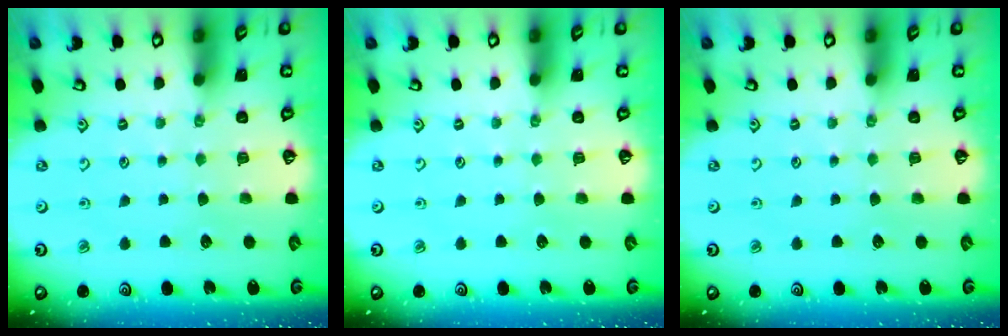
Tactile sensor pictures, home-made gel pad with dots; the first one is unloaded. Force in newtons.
{"total": 0.0}
{"total": 0.0}